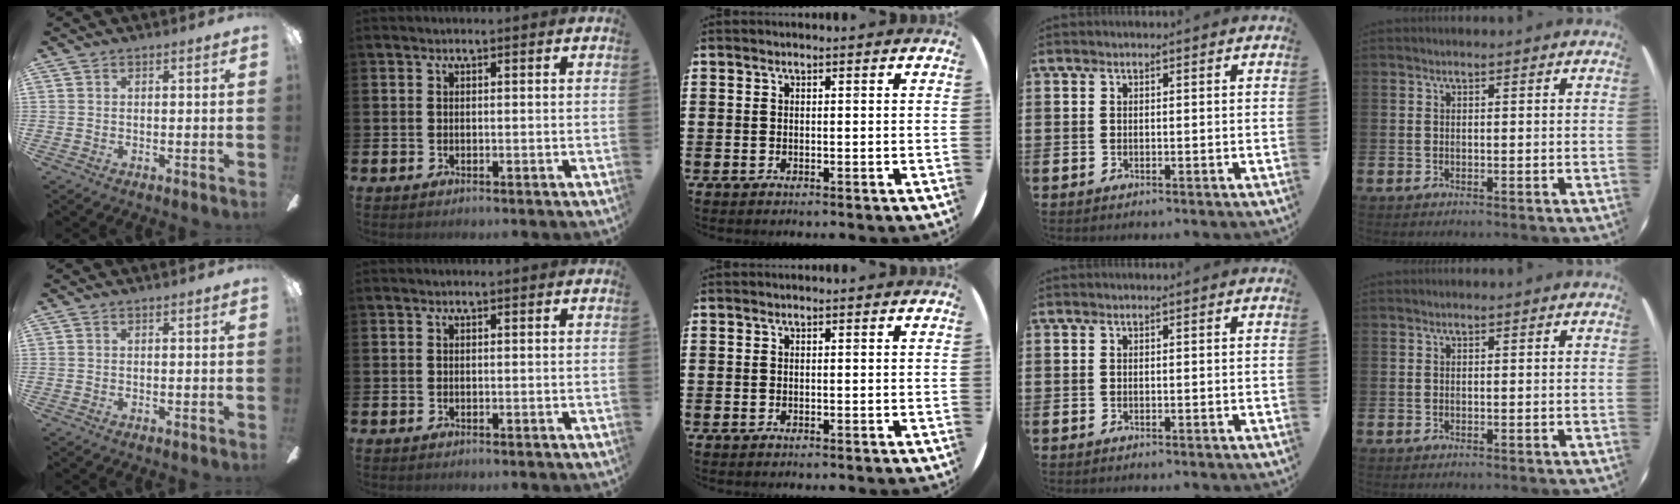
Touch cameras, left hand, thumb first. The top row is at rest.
{}